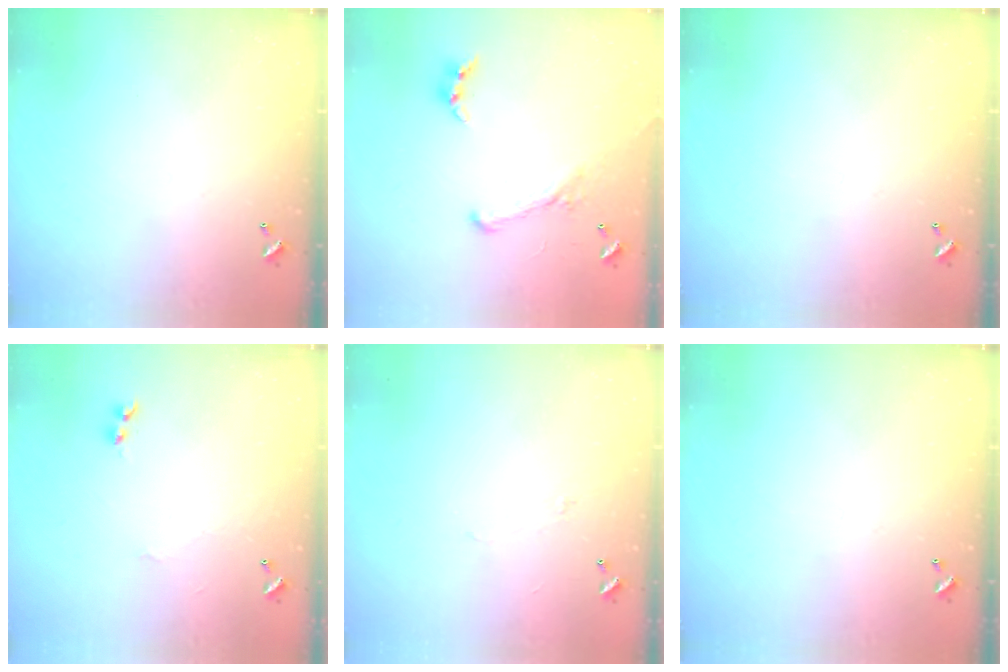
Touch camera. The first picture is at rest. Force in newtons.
{"total": 1.4, "press": 0.6, "slide": 1.2}
{"total": 0.0}
{"total": 2.0, "press": 1.9, "slide": 0.6}
{"total": 2.0, "press": 1.9, "slide": 0.5}
{"total": 0.0}